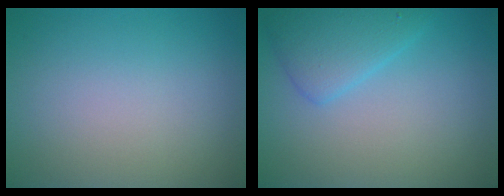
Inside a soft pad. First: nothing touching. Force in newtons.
{"total": 3.3, "press": 3.3, "slide": 0.0}